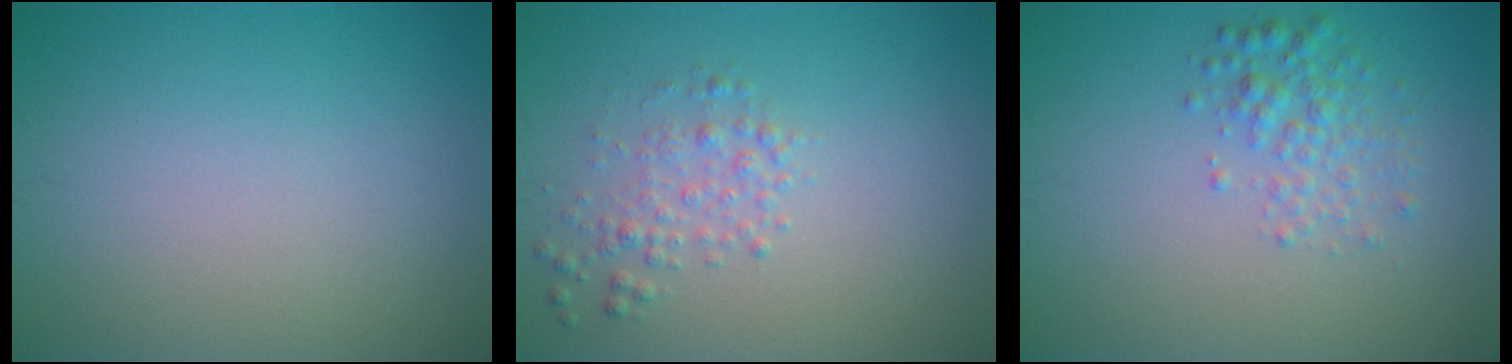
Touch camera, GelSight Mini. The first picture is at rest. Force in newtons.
{"total": 2.0, "press": 2.0, "slide": 0.1}
{"total": 2.4, "press": 2.4, "slide": 0.1}